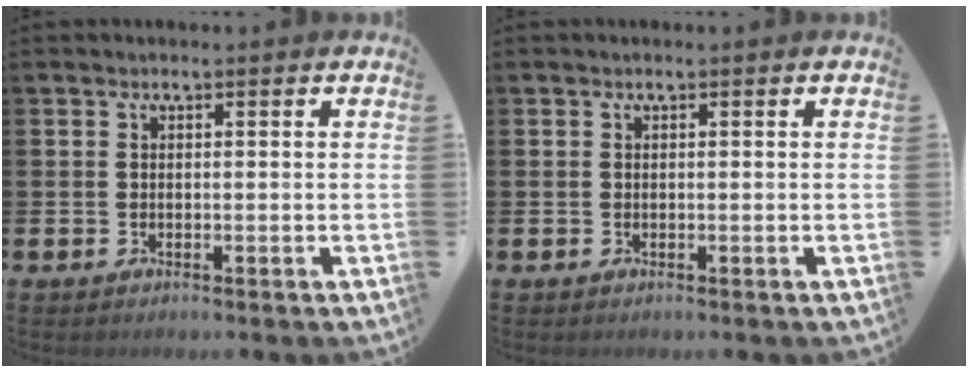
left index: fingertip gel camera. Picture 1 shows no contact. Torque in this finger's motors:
{"motor_torque": [0.00, 0.00, 0.00, 0.01]}